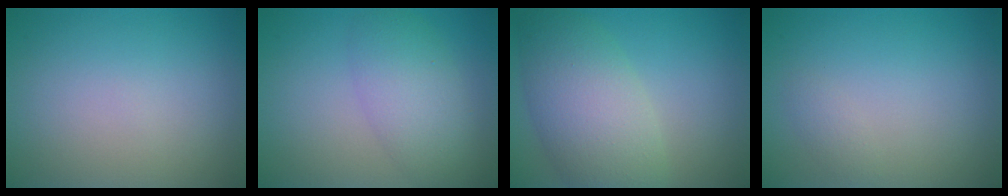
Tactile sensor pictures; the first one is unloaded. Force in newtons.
{"total": 4.5, "press": 4.5, "slide": 0.1}
{"total": 7.0, "press": 7.0, "slide": 0.6}
{"total": 0.8, "press": 0.8, "slide": 0.0}